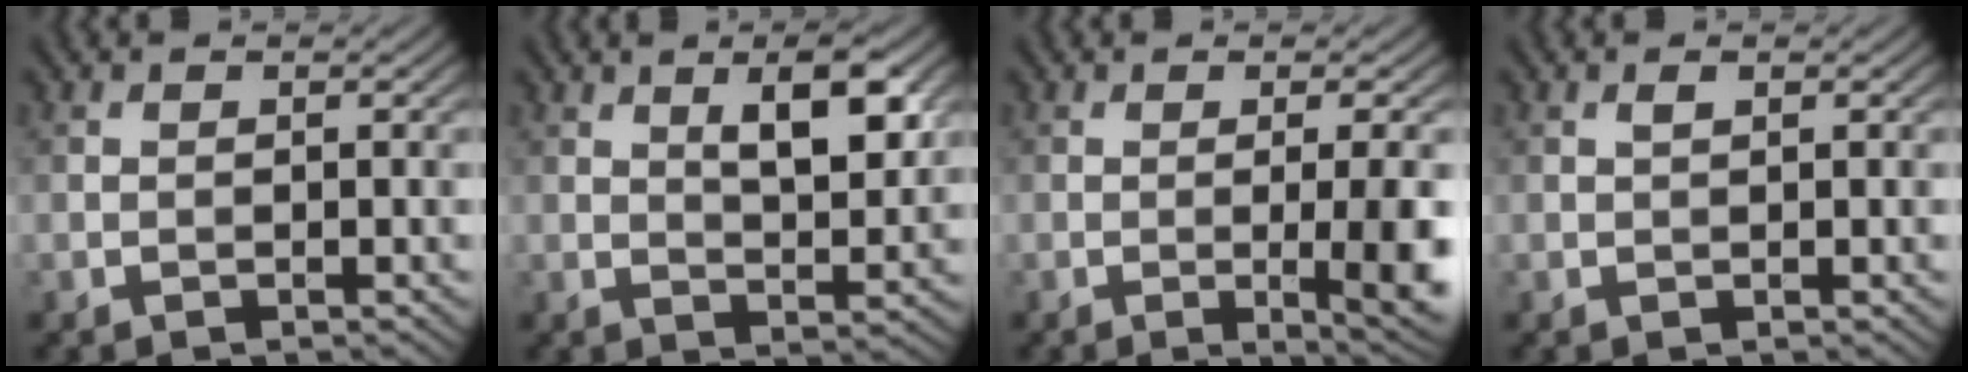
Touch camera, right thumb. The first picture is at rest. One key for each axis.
{"total": 6.8, "fx": 2.7, "fy": 2.5, "fz": 5.7, "tx": -0.090, "ty": 0.000, "tz": 0.044}
{"total": 6.7, "fx": -1.0, "fy": 1.3, "fz": 6.5, "tx": -0.096, "ty": -0.005, "tz": -0.009}
{"total": 0.7, "fx": 0.3, "fy": 0.2, "fz": 0.6, "tx": -0.012, "ty": 0.001, "tz": 0.006}